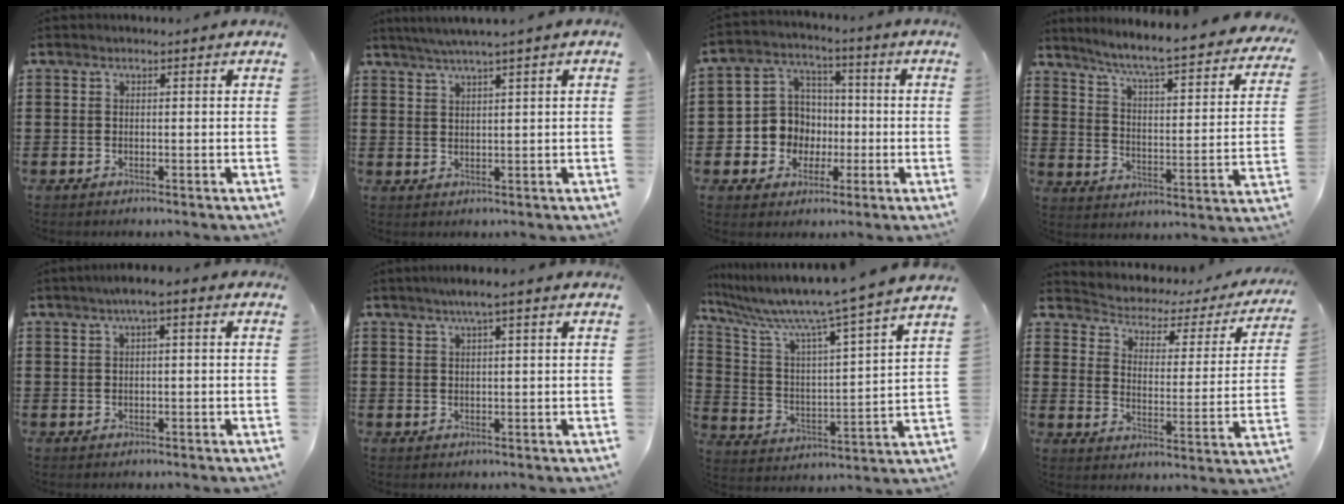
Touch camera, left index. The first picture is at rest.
{"total": 2.4, "force": [1.7, -0.6, 1.5], "torque": [-0.030, -0.002, 0.030]}
{"total": 7.8, "force": [-0.7, 7.6, 1.6], "torque": [-0.072, 0.006, -0.009]}
{"total": 5.6, "force": [4.8, -0.6, 2.9], "torque": [-0.077, -0.045, 0.071]}
{"total": 2.0, "force": [0.0, 0.4, 2.0], "torque": [-0.036, 0.001, -0.002]}
{"total": 2.5, "force": [1.3, -0.1, 2.1], "torque": [-0.043, 0.000, 0.023]}
{"total": 8.7, "force": [7.4, -0.9, 4.5], "torque": [-0.121, -0.063, 0.112]}
{"total": 2.4, "force": [2.0, 1.1, 0.6], "torque": [-0.030, -0.023, 0.023]}